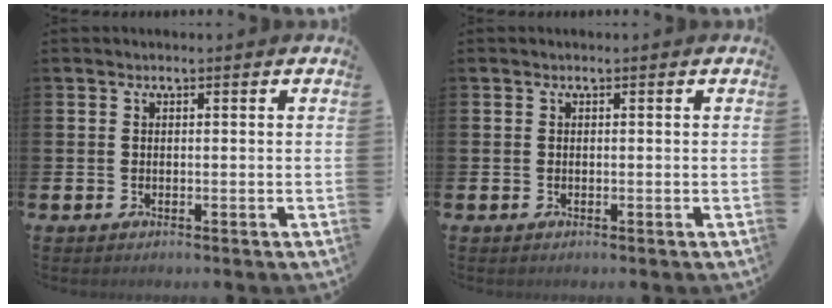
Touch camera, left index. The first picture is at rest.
{"total": 0.0}